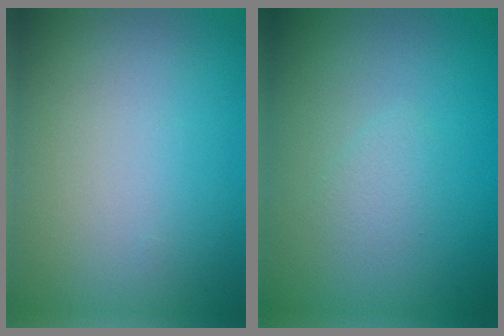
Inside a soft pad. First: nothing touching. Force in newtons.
{"total": 1.0, "press": 1.0, "slide": 0.0}